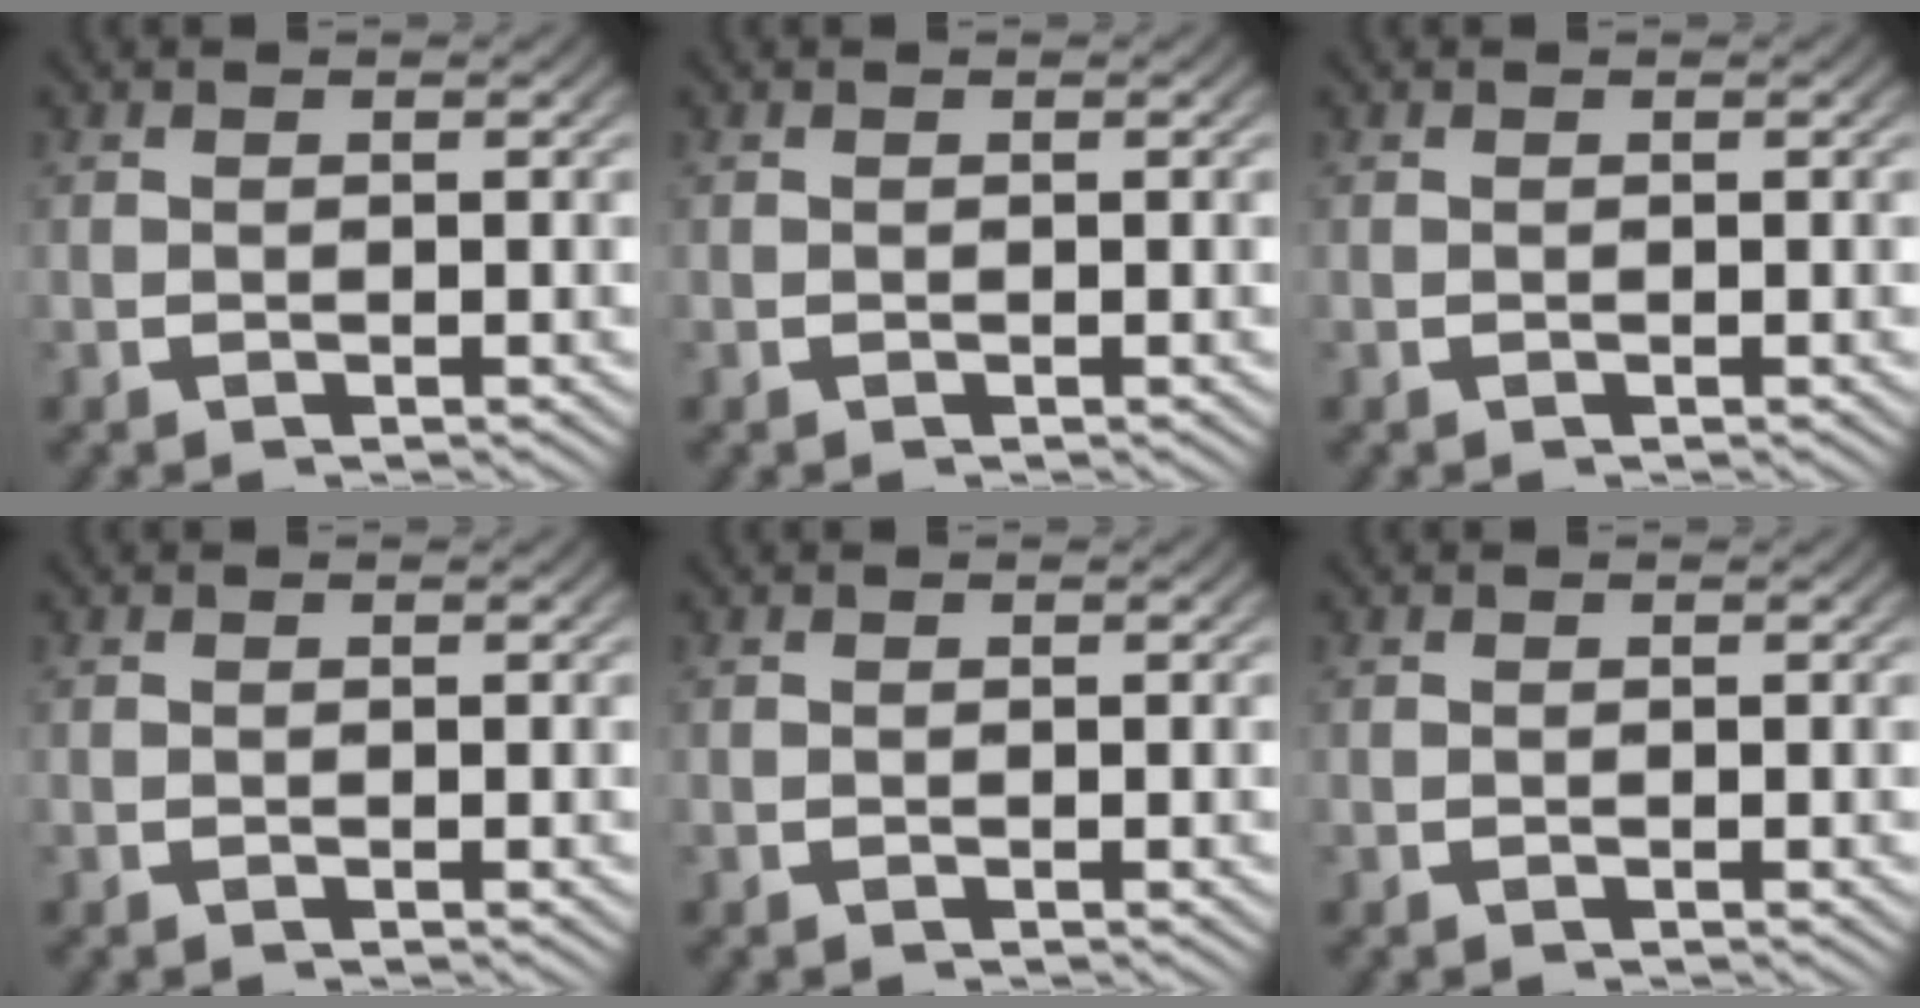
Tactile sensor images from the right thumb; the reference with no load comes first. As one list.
[{"total": 0.0}, {"total": 0.0}, {"total": 0.0}, {"total": 0.0}, {"total": 0.0}]